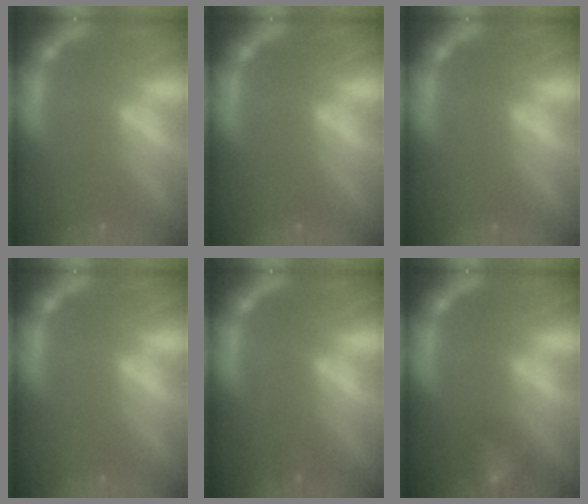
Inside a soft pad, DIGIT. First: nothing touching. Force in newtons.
{"total": 0.0}
{"total": 0.0}
{"total": 0.0}
{"total": 1.4}
{"total": 4.5}